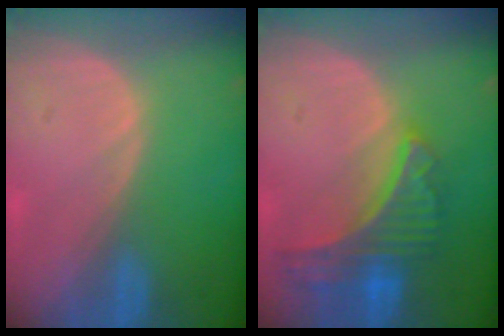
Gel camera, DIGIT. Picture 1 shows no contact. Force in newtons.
{"total": 9.0, "press": 7.9, "slide": 4.4}